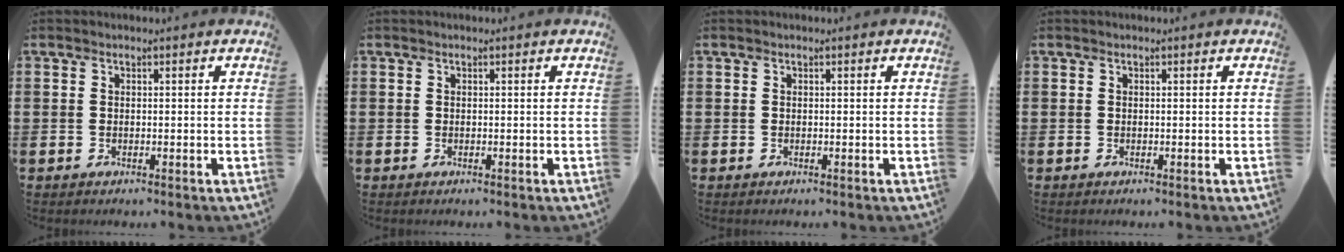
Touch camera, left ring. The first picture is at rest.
{"total": 0.0}
{"total": 0.0}
{"total": 0.0}